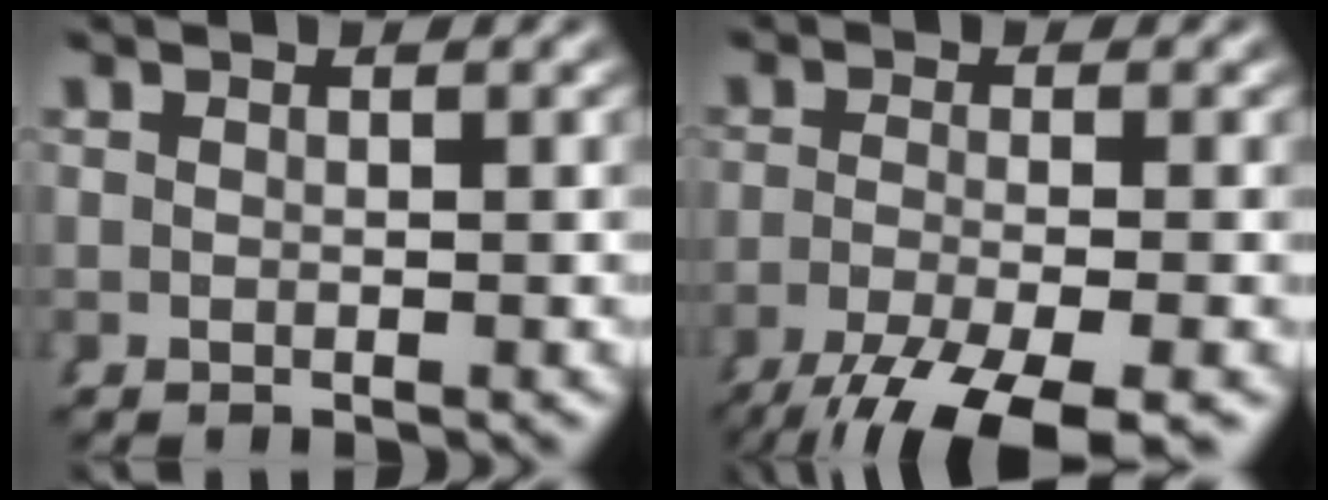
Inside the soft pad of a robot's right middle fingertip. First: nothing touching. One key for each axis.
{"total": 7.3, "fx": -4.4, "fy": 2.1, "fz": 5.4, "tx": -0.090, "ty": -0.031, "tz": -0.046}